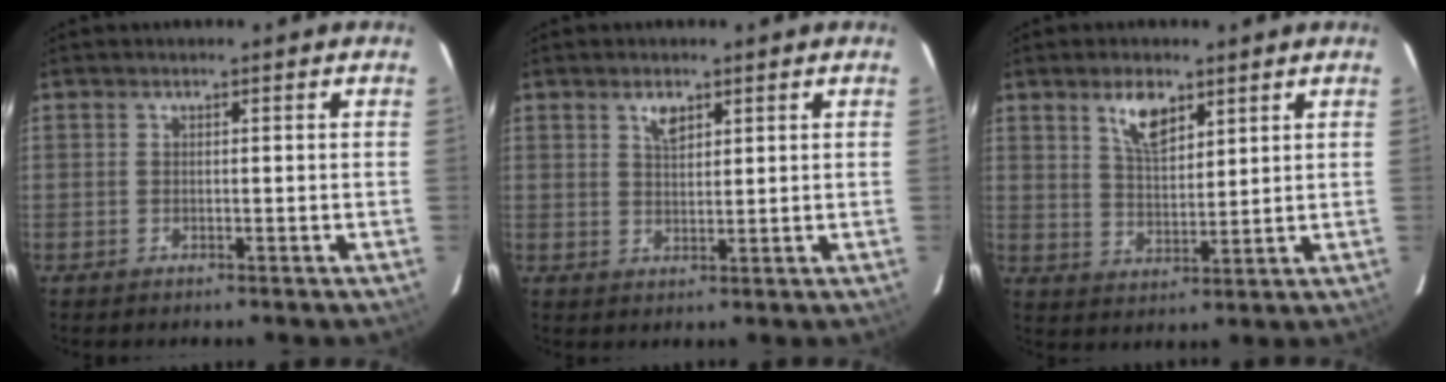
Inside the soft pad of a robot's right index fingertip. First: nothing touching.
{"total": 3.0, "force": [1.8, 1.5, 1.9], "torque": [-0.030, 0.003, 0.033]}
{"total": 6.8, "force": [4.2, 3.0, 4.6], "torque": [-0.078, 0.004, 0.080]}